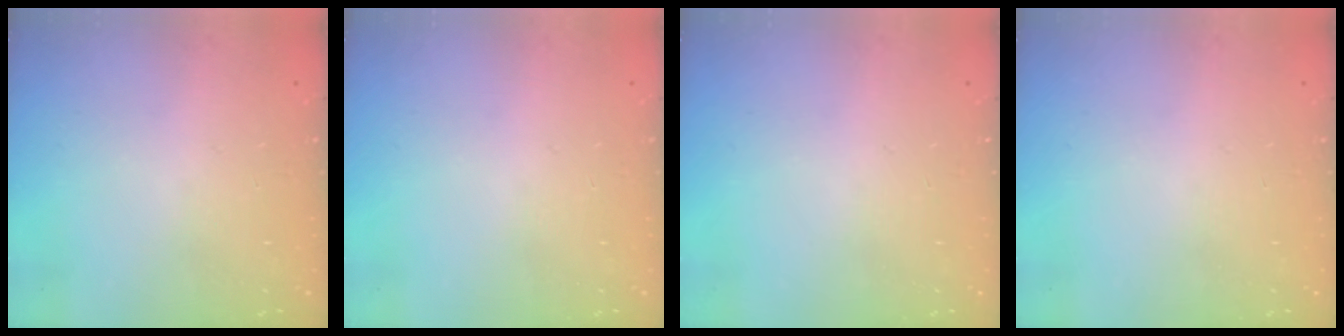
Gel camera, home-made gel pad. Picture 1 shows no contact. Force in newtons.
{"total": 0.0}
{"total": 0.0}
{"total": 0.0}